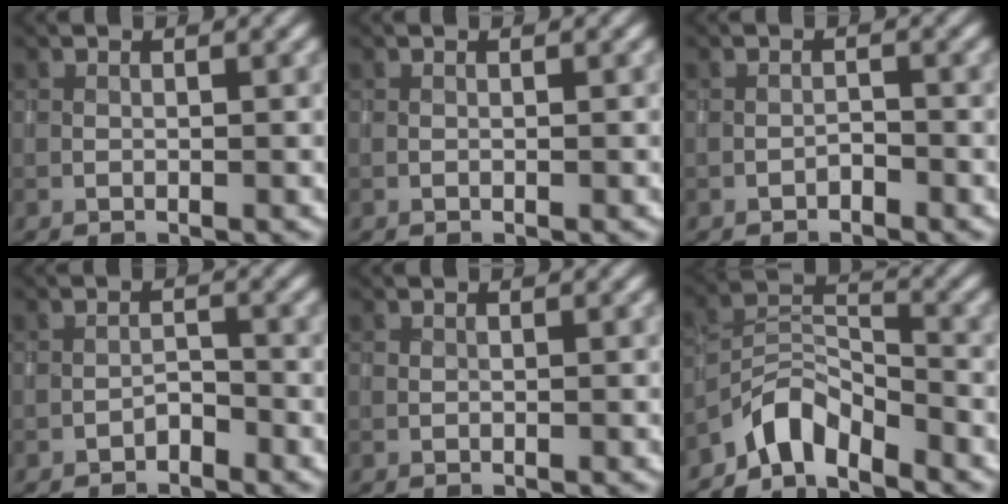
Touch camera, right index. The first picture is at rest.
{"total": 0.0}
{"total": 0.7, "force": [-0.6, 0.3, 0.2], "torque": [-0.001, 0.003, -0.011]}
{"total": 1.1, "force": [-1.0, 0.5, 0.4], "torque": [-0.004, 0.006, -0.018]}
{"total": 0.0}
{"total": 4.8, "force": [-4.0, 1.8, 2.0], "torque": [-0.025, 0.002, -0.089]}